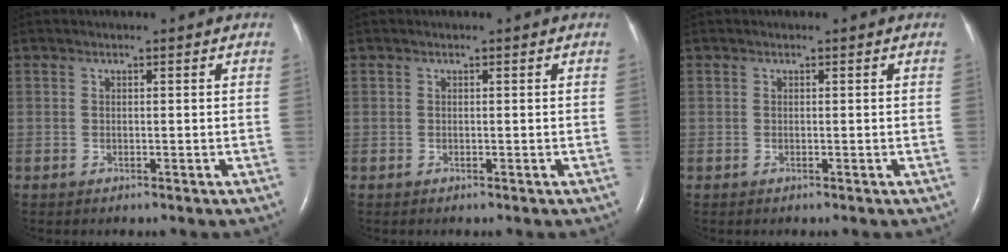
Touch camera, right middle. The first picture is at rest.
{"total": 0.0}
{"total": 0.0}